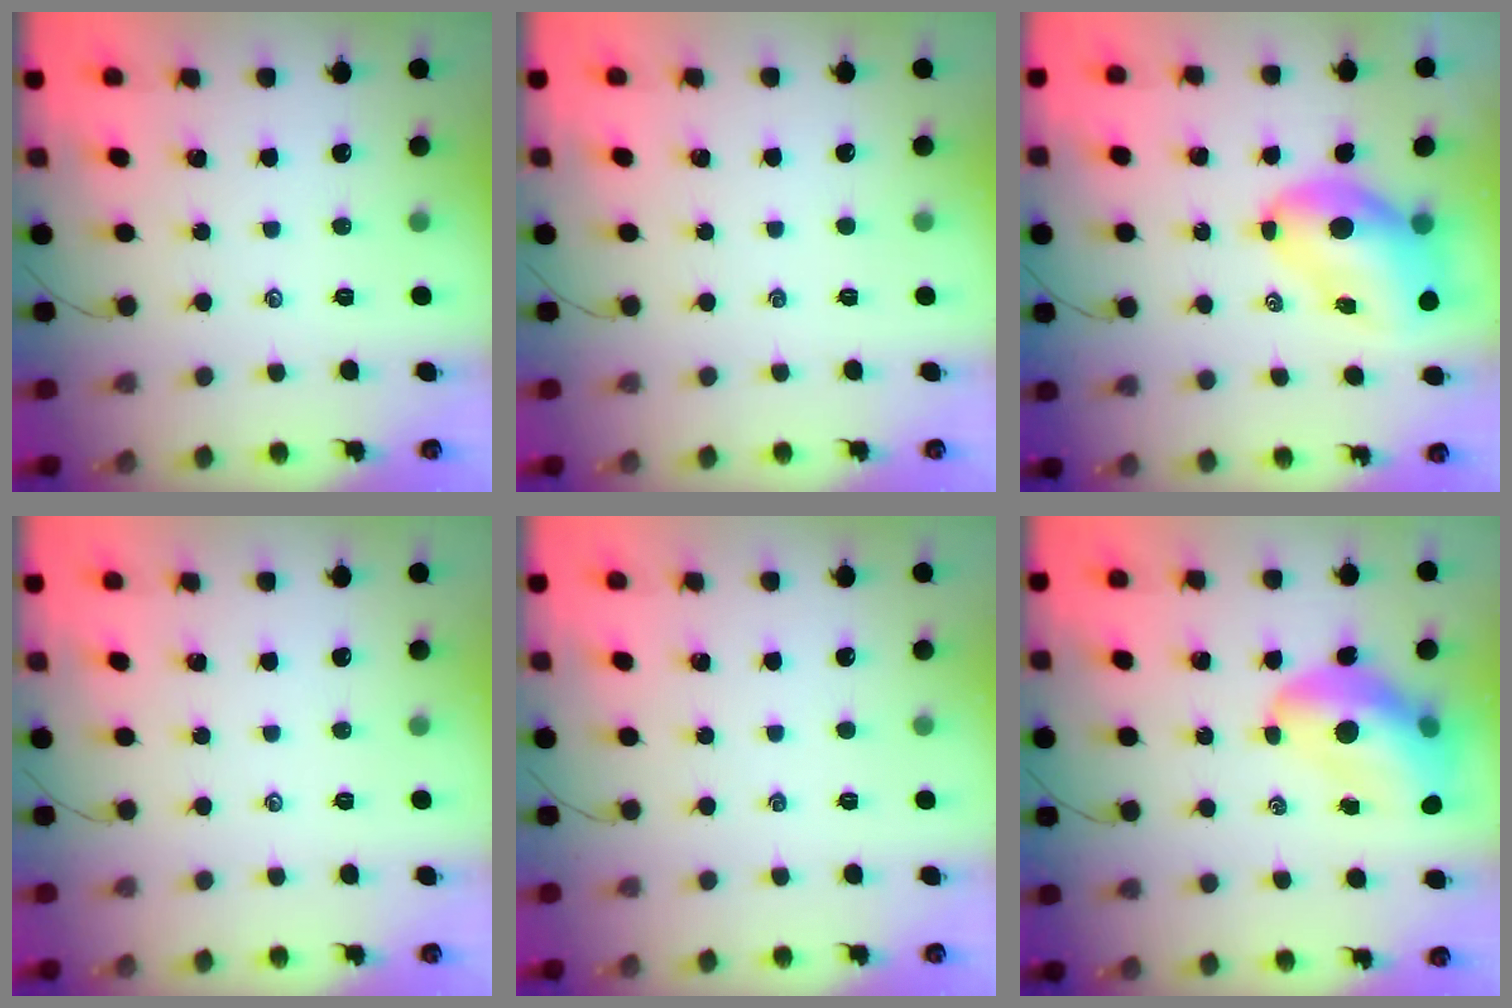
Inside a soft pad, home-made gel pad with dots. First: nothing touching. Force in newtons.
{"total": 0.0}
{"total": 10.4, "press": 9.9, "slide": 3.1}
{"total": 0.0}
{"total": 0.0}
{"total": 13.8, "press": 13.3, "slide": 3.7}